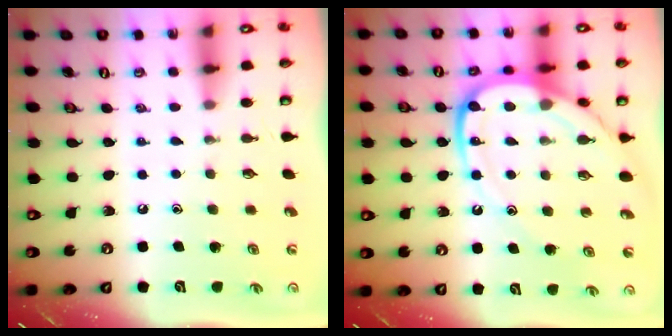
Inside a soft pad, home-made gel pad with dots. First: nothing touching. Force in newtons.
{"total": 16.3, "press": 16.2, "slide": 1.8}